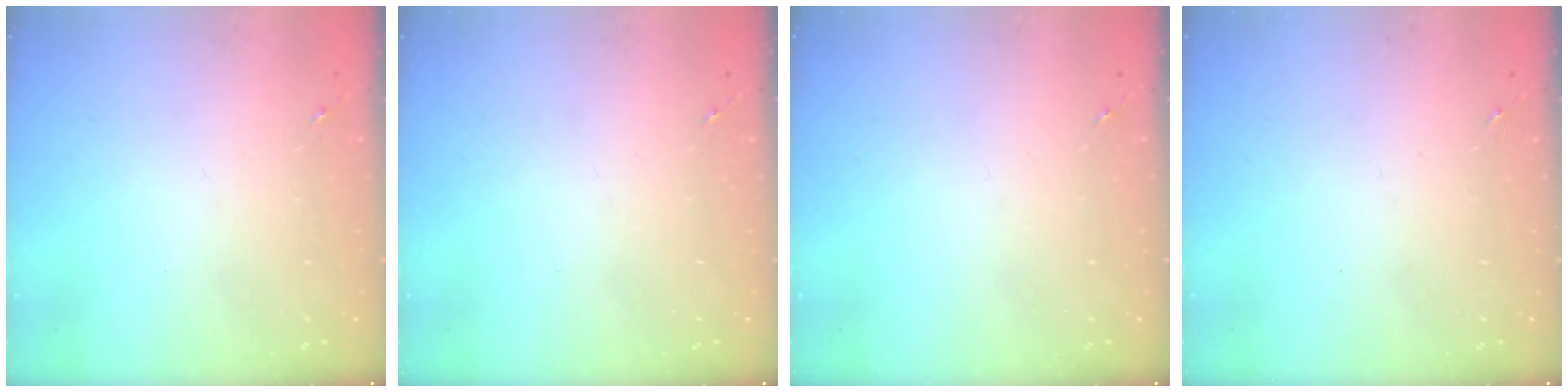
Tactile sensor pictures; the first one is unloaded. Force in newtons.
{"total": 0.0}
{"total": 0.0}
{"total": 0.0}